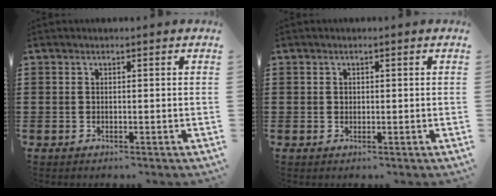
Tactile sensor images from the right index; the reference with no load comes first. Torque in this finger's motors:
{"motor_torque": [0.27, -0.15, 0.15, 0.04]}